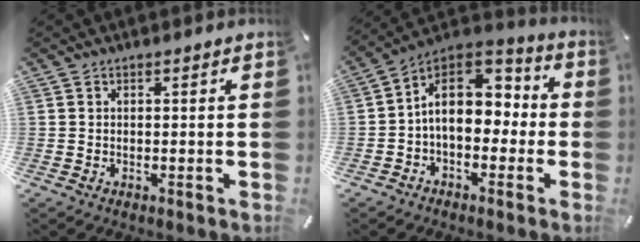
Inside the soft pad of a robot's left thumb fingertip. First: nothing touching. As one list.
[{"total": 12.9, "force": [0.3, 9.7, 8.5], "torque": [-0.144, 0.004, 0.003]}]